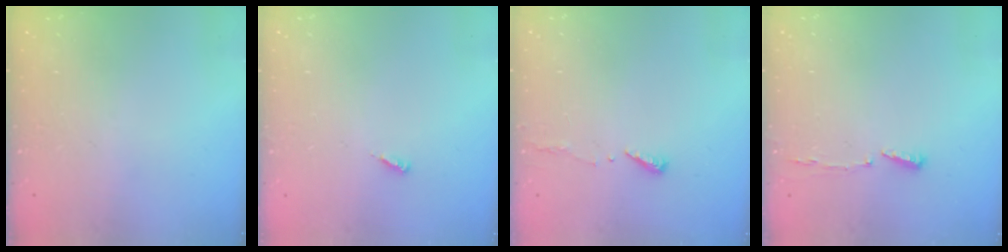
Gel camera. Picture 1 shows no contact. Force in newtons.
{"total": 2.1, "press": 2.1, "slide": 0.1}
{"total": 5.0, "press": 4.9, "slide": 0.4}
{"total": 3.4, "press": 3.3, "slide": 0.9}